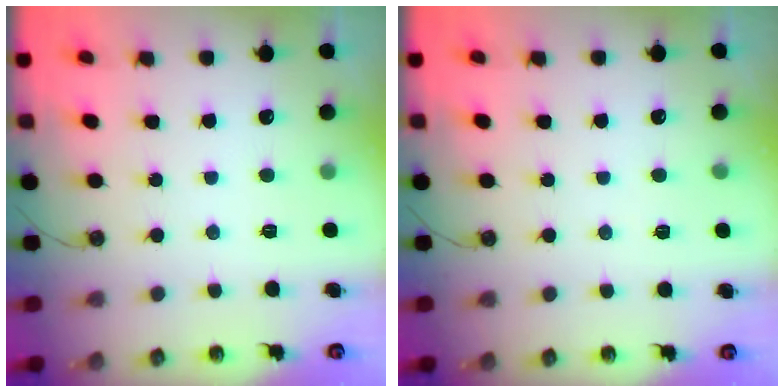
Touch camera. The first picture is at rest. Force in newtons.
{"total": 2.8, "press": 2.2, "slide": 1.6}